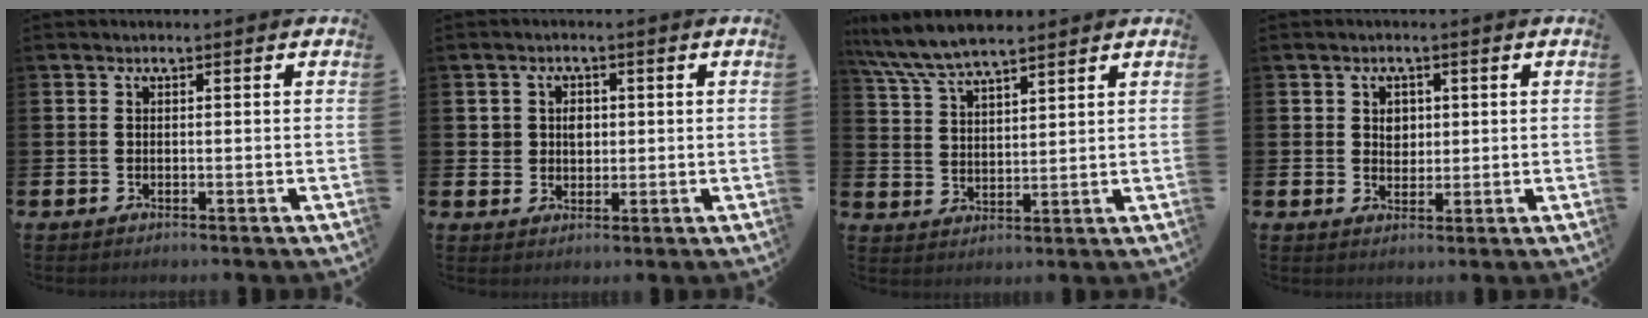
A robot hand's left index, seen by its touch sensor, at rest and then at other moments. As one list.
[{"total": 2.6, "force": [0.6, 2.3, 0.9], "torque": [-0.009, 0.004, 0.005]}, {"total": 7.3, "force": [6.8, 1.3, 2.3], "torque": [-0.074, -0.020, 0.126]}, {"total": 2.2, "force": [1.0, 1.8, 0.9], "torque": [-0.003, 0.003, 0.014]}]